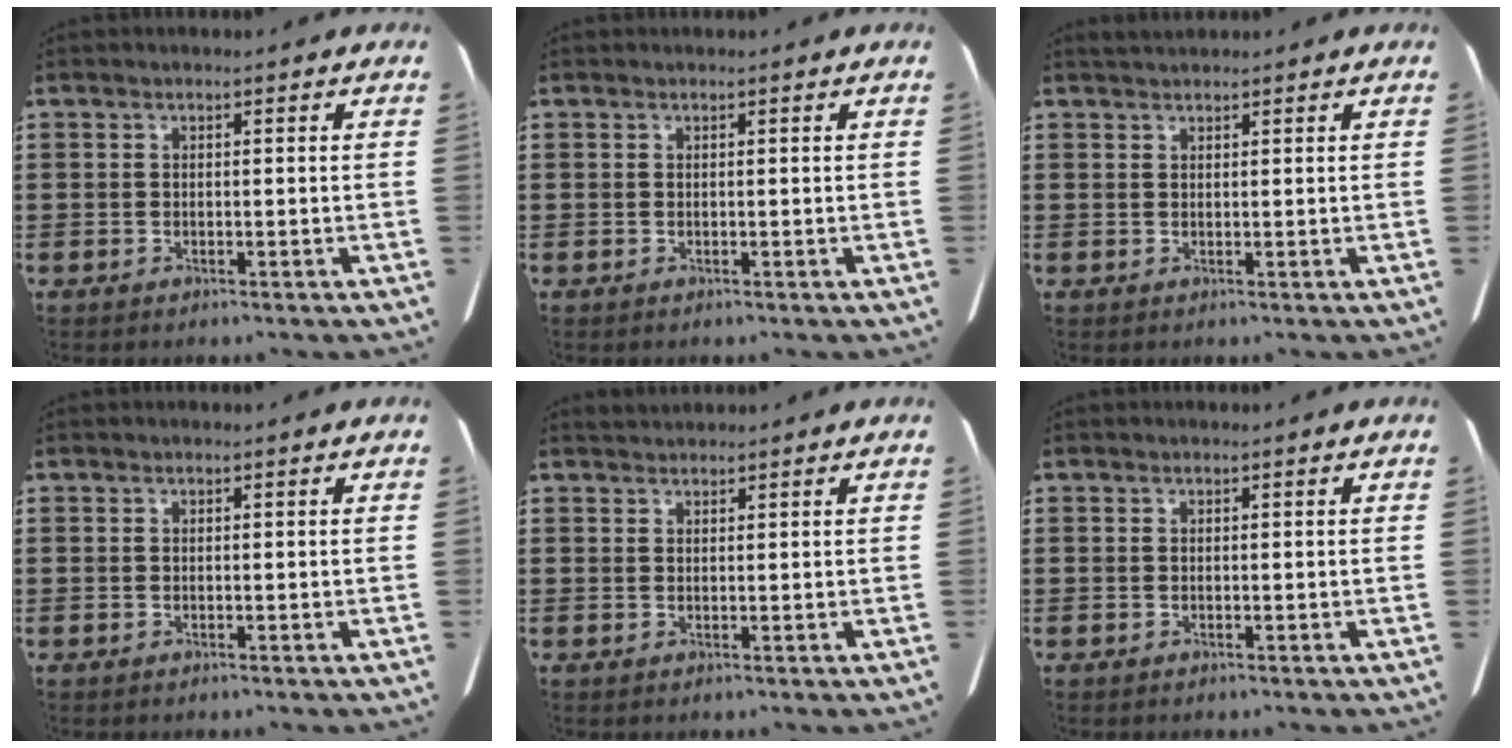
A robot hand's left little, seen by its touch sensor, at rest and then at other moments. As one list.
[{"total": 0.0}, {"total": 1.2, "force": [1.2, 0.1, 0.2], "torque": [-0.006, 0.002, 0.022]}, {"total": 0.0}, {"total": 1.2, "force": [1.2, 0.2, 0.0], "torque": [-0.002, 0.004, 0.022]}, {"total": 0.0}]